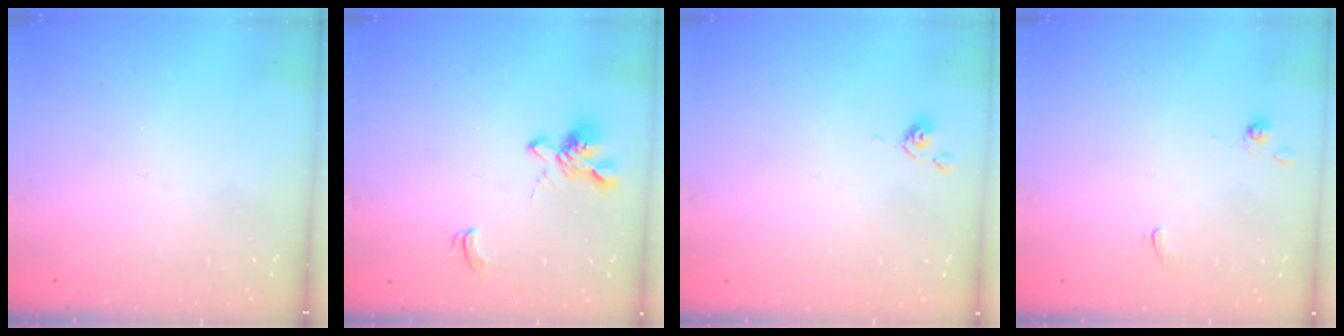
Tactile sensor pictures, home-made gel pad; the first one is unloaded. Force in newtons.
{"total": 2.4, "press": 2.0, "slide": 1.2}
{"total": 2.6, "press": 2.6, "slide": 0.4}
{"total": 1.1, "press": 1.1, "slide": 0.4}